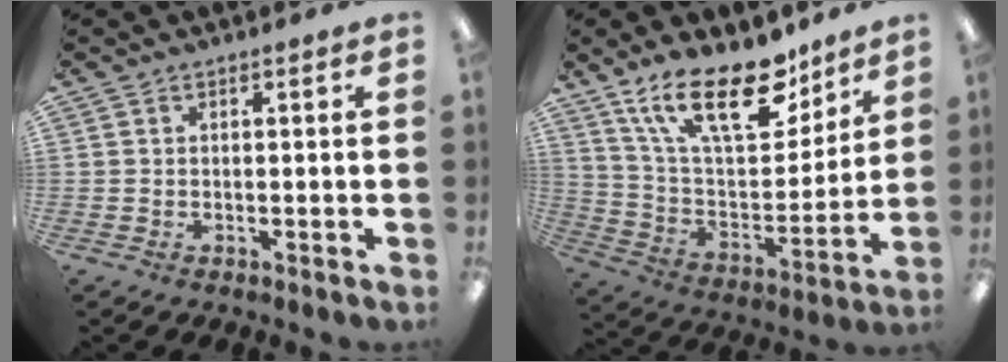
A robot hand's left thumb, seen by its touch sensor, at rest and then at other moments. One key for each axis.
{"total": 22.4, "fx": 14.7, "fy": 9.4, "fz": 14.0, "tx": -0.234, "ty": -0.083, "tz": 0.257}